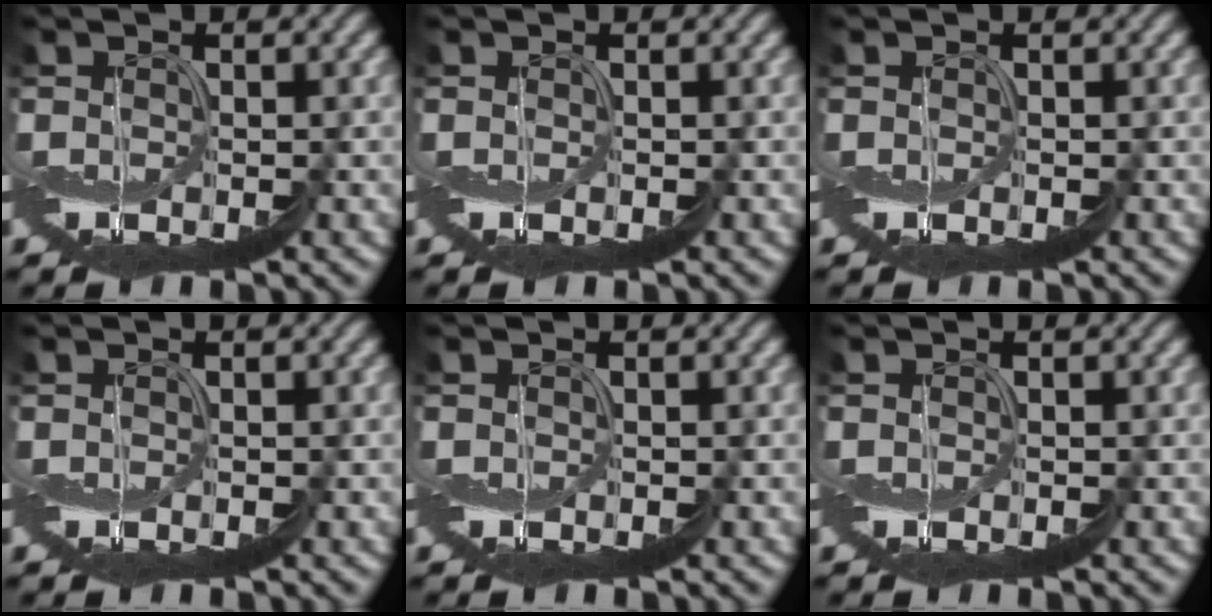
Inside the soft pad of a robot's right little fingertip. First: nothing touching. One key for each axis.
{"total": 0.0}
{"total": 0.0}
{"total": 0.0}
{"total": 0.0}
{"total": 0.0}